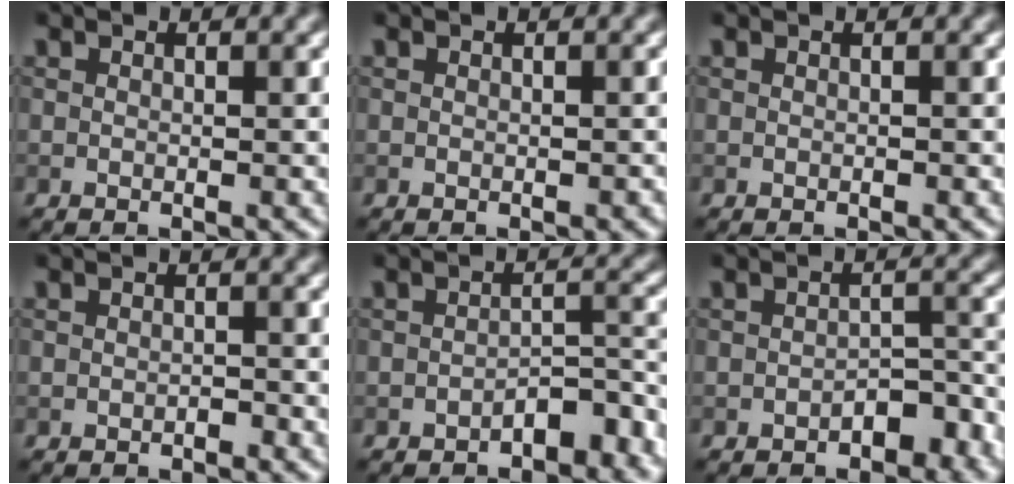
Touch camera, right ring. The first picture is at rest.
{"total": 0.0}
{"total": 0.0}
{"total": 0.5, "force": [-0.4, 0.2, 0.3], "torque": [-0.003, 0.000, -0.005]}
{"total": 3.8, "force": [-2.6, 1.6, 2.3], "torque": [-0.025, 0.009, -0.039]}
{"total": 3.6, "force": [-2.2, 1.9, 2.1], "torque": [-0.024, 0.005, -0.031]}